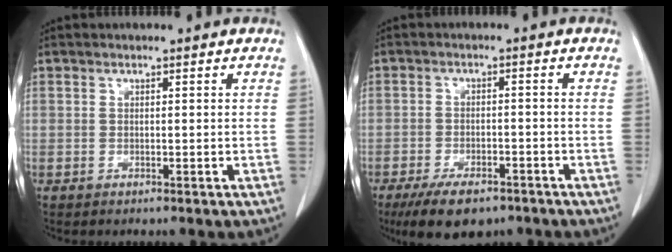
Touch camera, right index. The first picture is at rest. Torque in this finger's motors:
{"motor_torque": [-0.21, -0.53, -0.16, -0.08]}